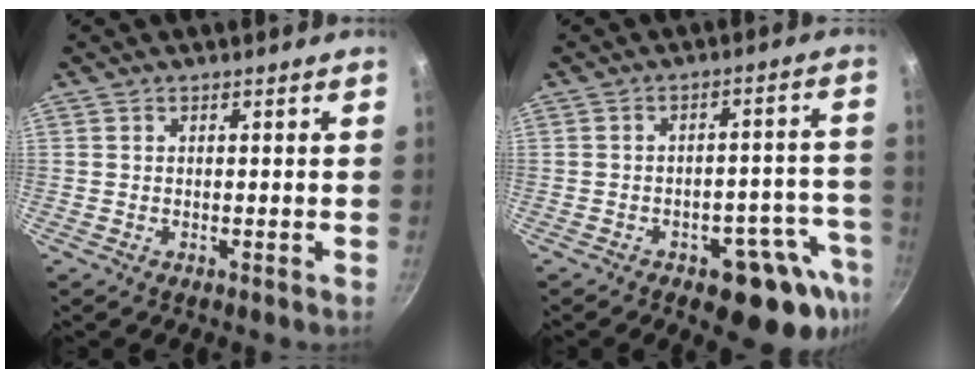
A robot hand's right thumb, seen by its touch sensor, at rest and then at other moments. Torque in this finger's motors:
{"motor_torque": [1.51, 1.59, 0.24, 0.30, 0.21]}